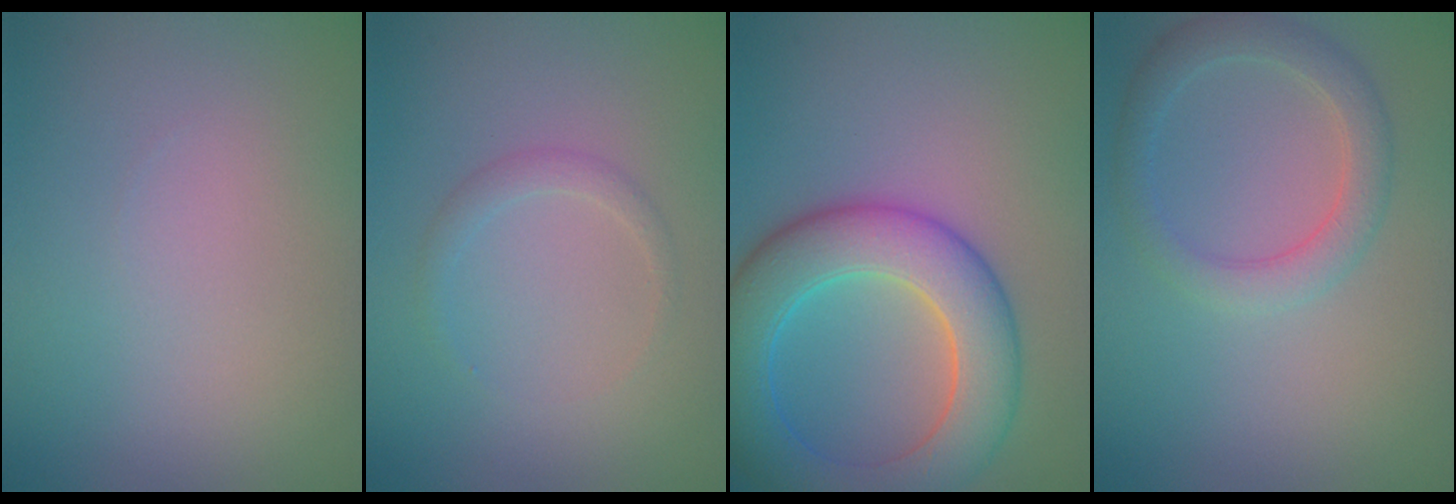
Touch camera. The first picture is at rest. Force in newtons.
{"total": 1.2, "press": 1.2, "slide": 0.1}
{"total": 8.6, "press": 8.6, "slide": 0.1}
{"total": 3.0, "press": 3.0, "slide": 0.1}